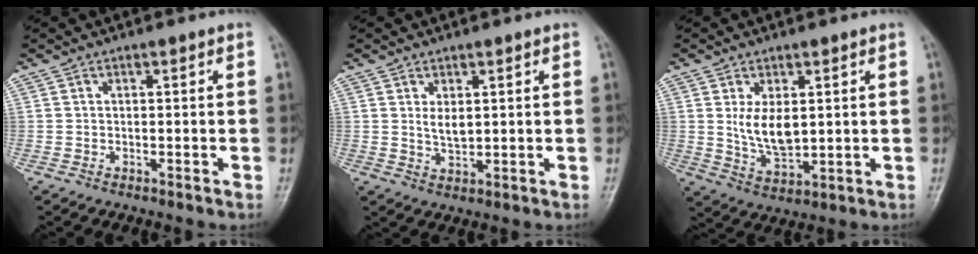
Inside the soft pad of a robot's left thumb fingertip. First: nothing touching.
{"total": 3.1, "force": [1.1, 1.6, 2.4], "torque": [-0.035, -0.013, 0.023]}
{"total": 7.2, "force": [1.6, 4.0, 5.8], "torque": [-0.093, -0.020, 0.041]}